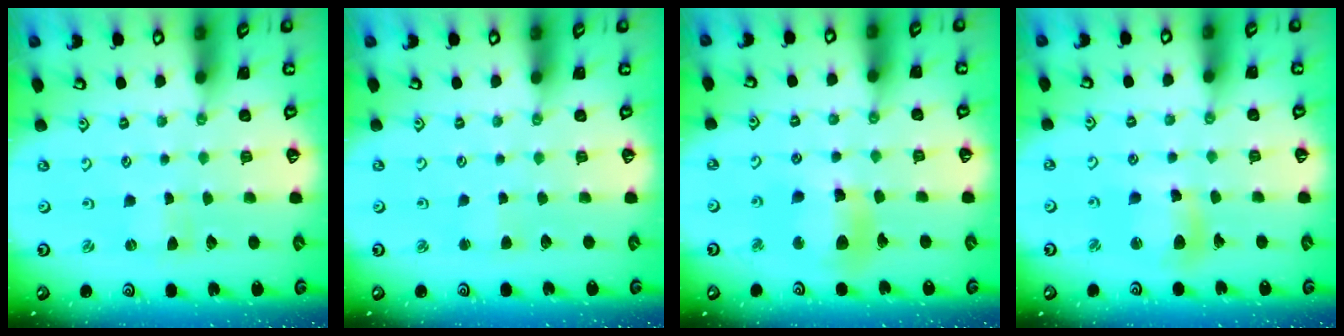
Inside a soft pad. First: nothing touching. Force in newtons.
{"total": 2.5, "press": 2.5, "slide": 0.4}
{"total": 11.5, "press": 11.4, "slide": 1.7}
{"total": 10.4, "press": 10.3, "slide": 1.4}